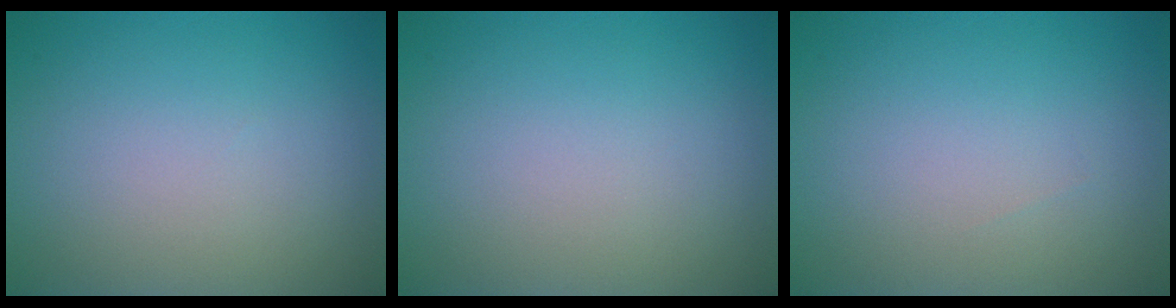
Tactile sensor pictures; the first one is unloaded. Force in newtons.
{"total": 0.0}
{"total": 0.0}